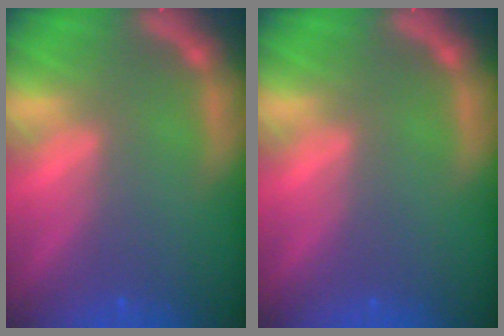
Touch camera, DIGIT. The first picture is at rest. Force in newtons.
{"total": 0.0}